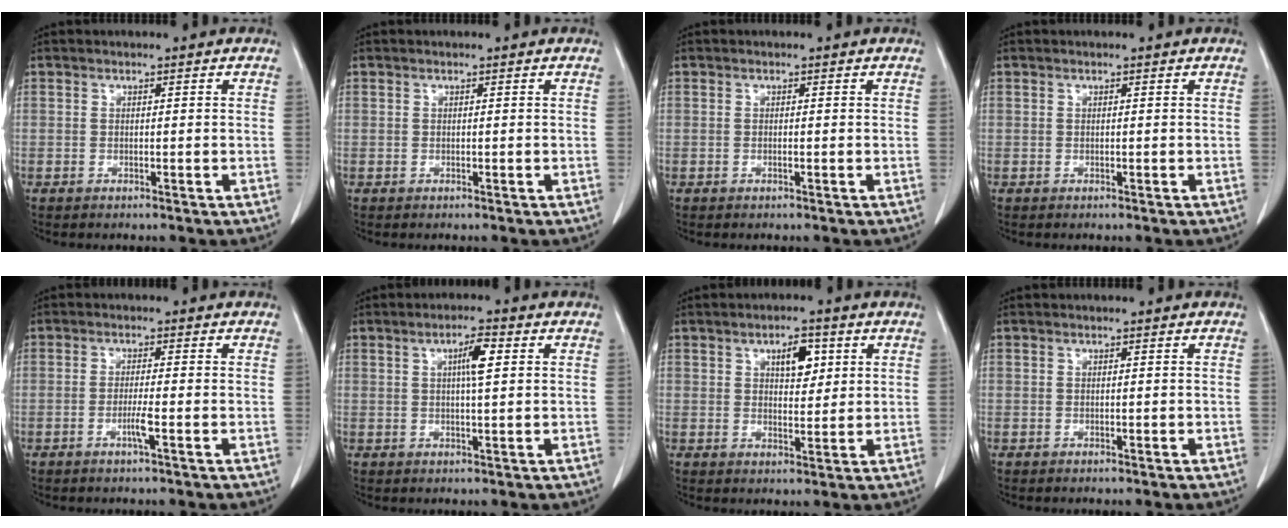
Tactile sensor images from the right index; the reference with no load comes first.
{"total": 0.0}
{"total": 0.0}
{"total": 0.0}
{"total": 2.3, "force": [-1.0, -0.3, 2.0], "torque": [-0.041, -0.003, -0.023]}
{"total": 4.0, "force": [1.2, 0.4, 3.8], "torque": [-0.065, 0.004, 0.018]}
{"total": 4.7, "force": [2.0, 2.2, 3.7], "torque": [-0.057, 0.003, 0.031]}
{"total": 0.0}